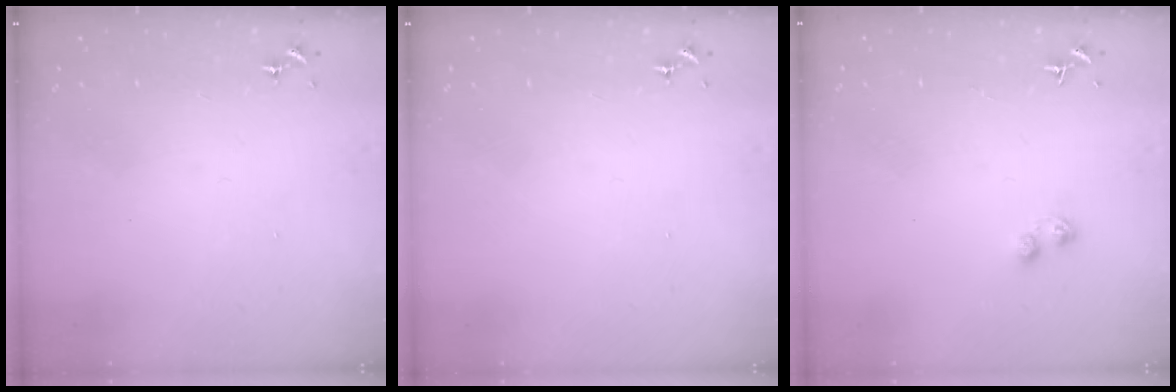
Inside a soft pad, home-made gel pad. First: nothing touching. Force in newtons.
{"total": 0.0}
{"total": 3.2, "press": 3.1, "slide": 0.9}